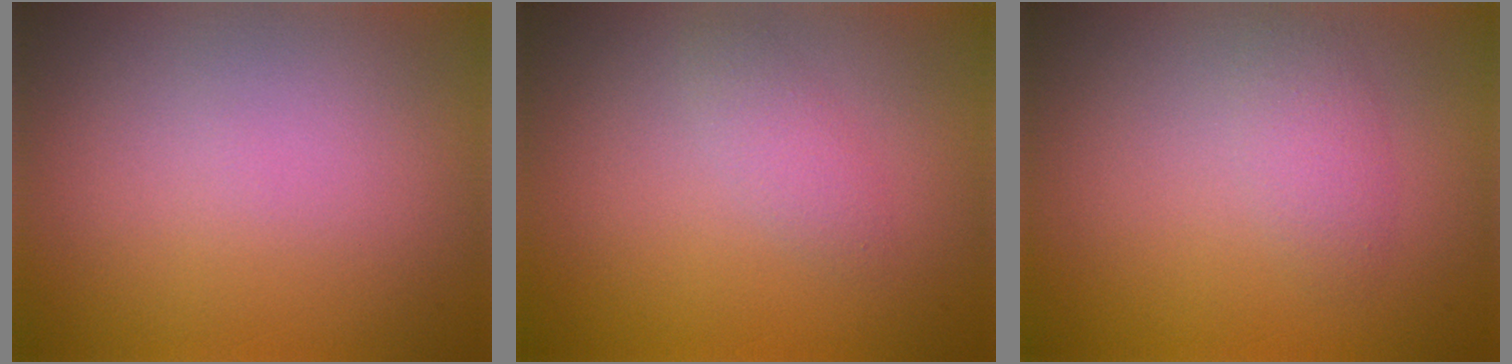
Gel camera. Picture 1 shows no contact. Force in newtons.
{"total": 1.3, "press": 1.3, "slide": 0.0}
{"total": 1.8, "press": 1.8, "slide": 0.1}